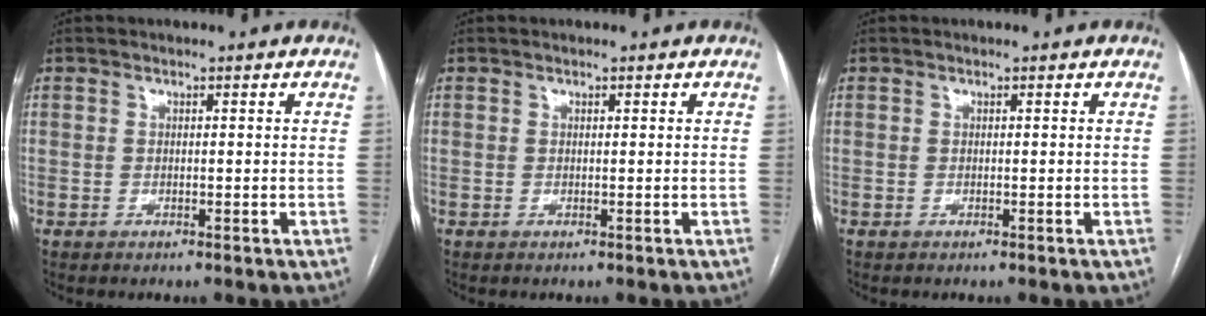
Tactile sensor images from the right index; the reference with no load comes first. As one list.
[{"total": 0.0}, {"total": 0.0}]